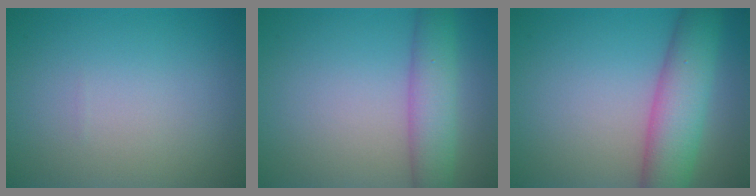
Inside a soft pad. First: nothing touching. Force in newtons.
{"total": 4.4, "press": 4.4, "slide": 0.5}
{"total": 6.7, "press": 6.7, "slide": 0.3}